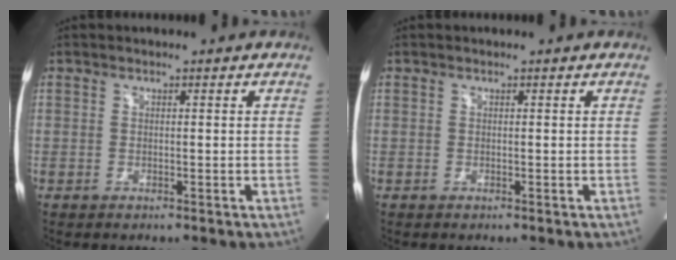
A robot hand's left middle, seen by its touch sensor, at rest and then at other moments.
{"total": 0.0}